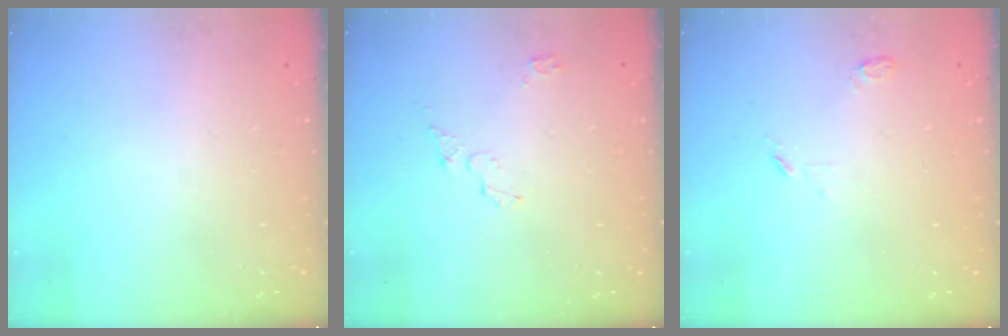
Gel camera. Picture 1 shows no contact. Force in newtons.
{"total": 3.7, "press": 3.7, "slide": 0.4}
{"total": 3.4, "press": 3.4, "slide": 0.4}